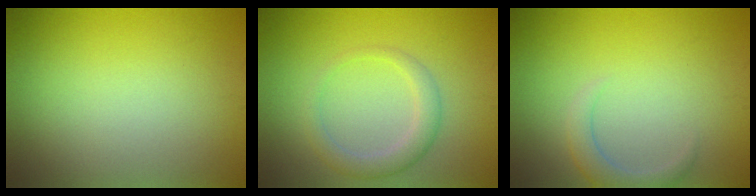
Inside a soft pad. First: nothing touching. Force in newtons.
{"total": 2.6, "press": 2.6, "slide": 0.4}
{"total": 2.2, "press": 2.2, "slide": 0.2}